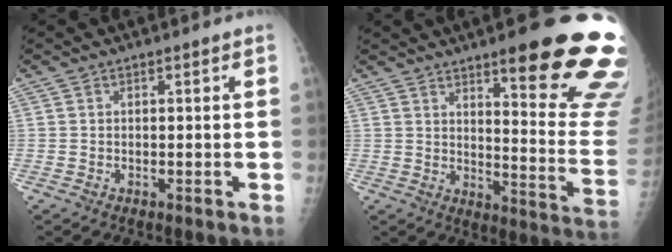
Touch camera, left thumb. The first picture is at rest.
{"total": 22.1, "force": [13.9, 4.0, 16.7], "torque": [-0.179, -0.082, 0.186]}